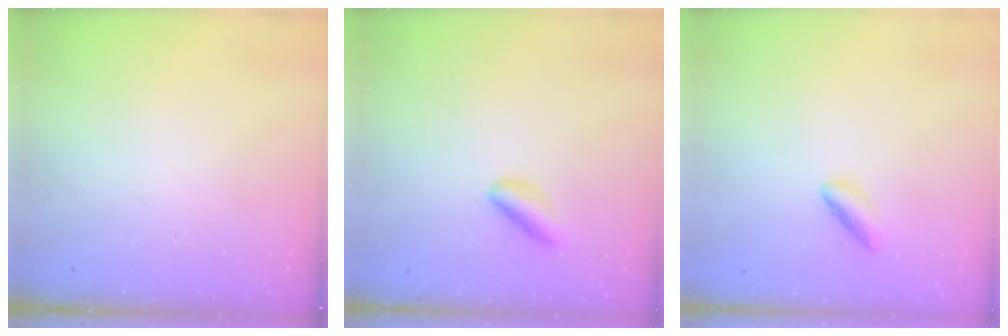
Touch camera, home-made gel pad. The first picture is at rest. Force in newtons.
{"total": 3.9, "press": 3.8, "slide": 0.6}
{"total": 2.3, "press": 2.2, "slide": 0.4}